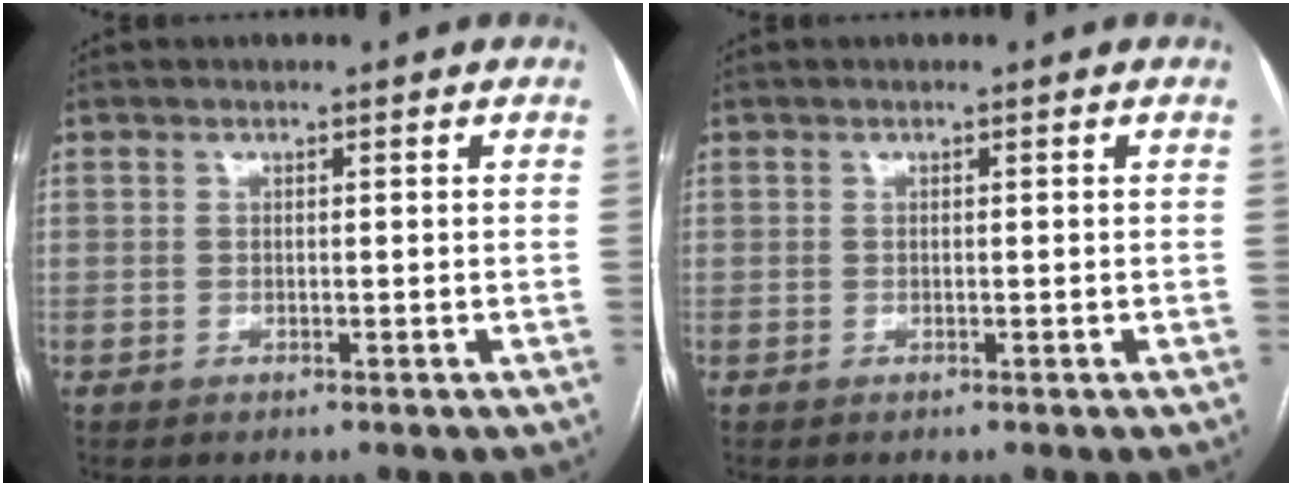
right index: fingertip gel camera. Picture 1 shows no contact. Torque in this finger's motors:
{"motor_torque": [0.00, 0.00, 0.00, 0.00]}